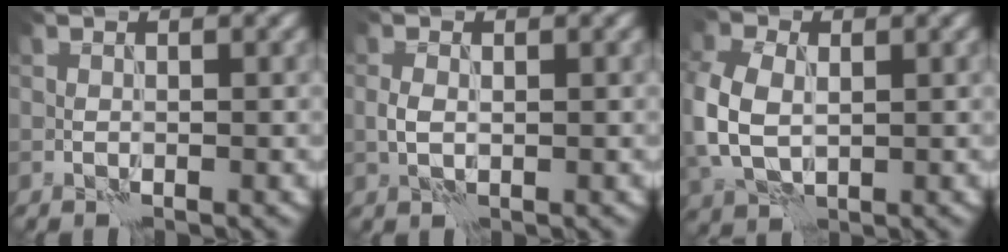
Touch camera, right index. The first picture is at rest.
{"total": 1.4, "force": [-0.3, 0.9, 1.0], "torque": [-0.025, 0.001, -0.005]}
{"total": 7.0, "force": [-0.2, 5.1, 4.8], "torque": [-0.140, -0.001, -0.004]}